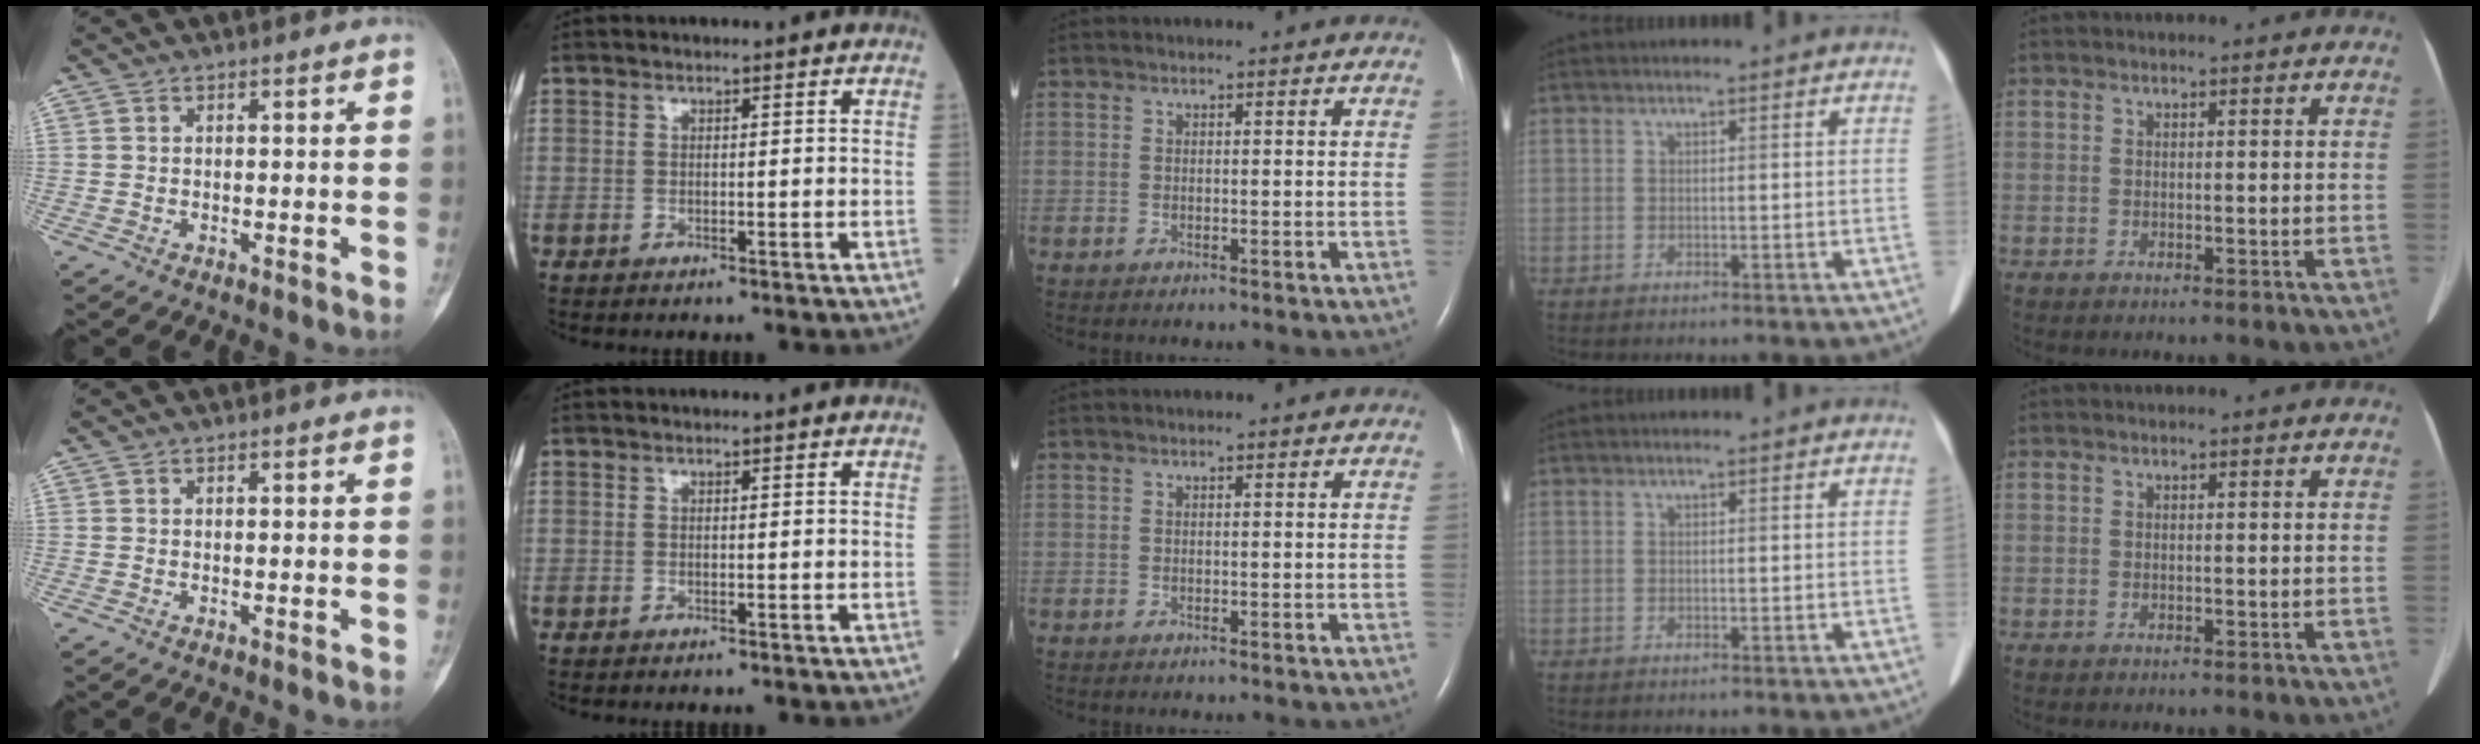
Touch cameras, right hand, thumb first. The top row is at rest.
{}